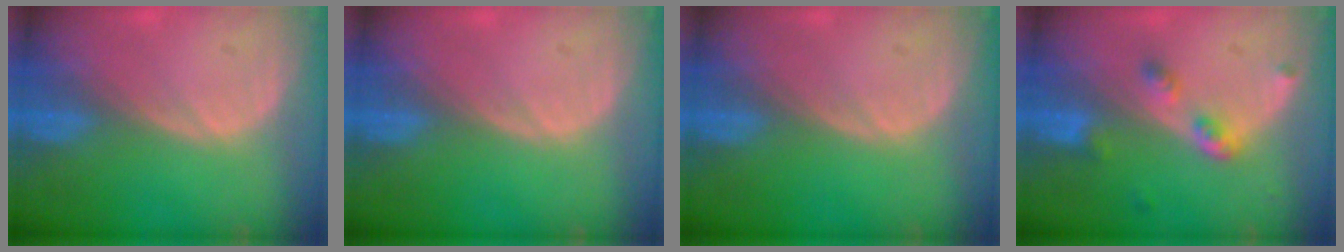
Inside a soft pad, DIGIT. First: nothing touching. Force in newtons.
{"total": 0.0}
{"total": 0.0}
{"total": 4.3, "press": 4.0, "slide": 1.6}